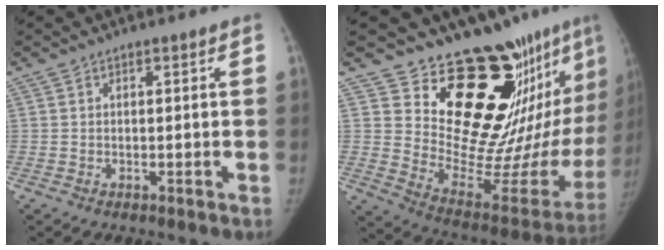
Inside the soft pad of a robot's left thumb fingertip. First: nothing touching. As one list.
[{"total": 21.9, "force": [16.3, 7.3, 12.5], "torque": [-0.123, -0.161, 0.246]}]